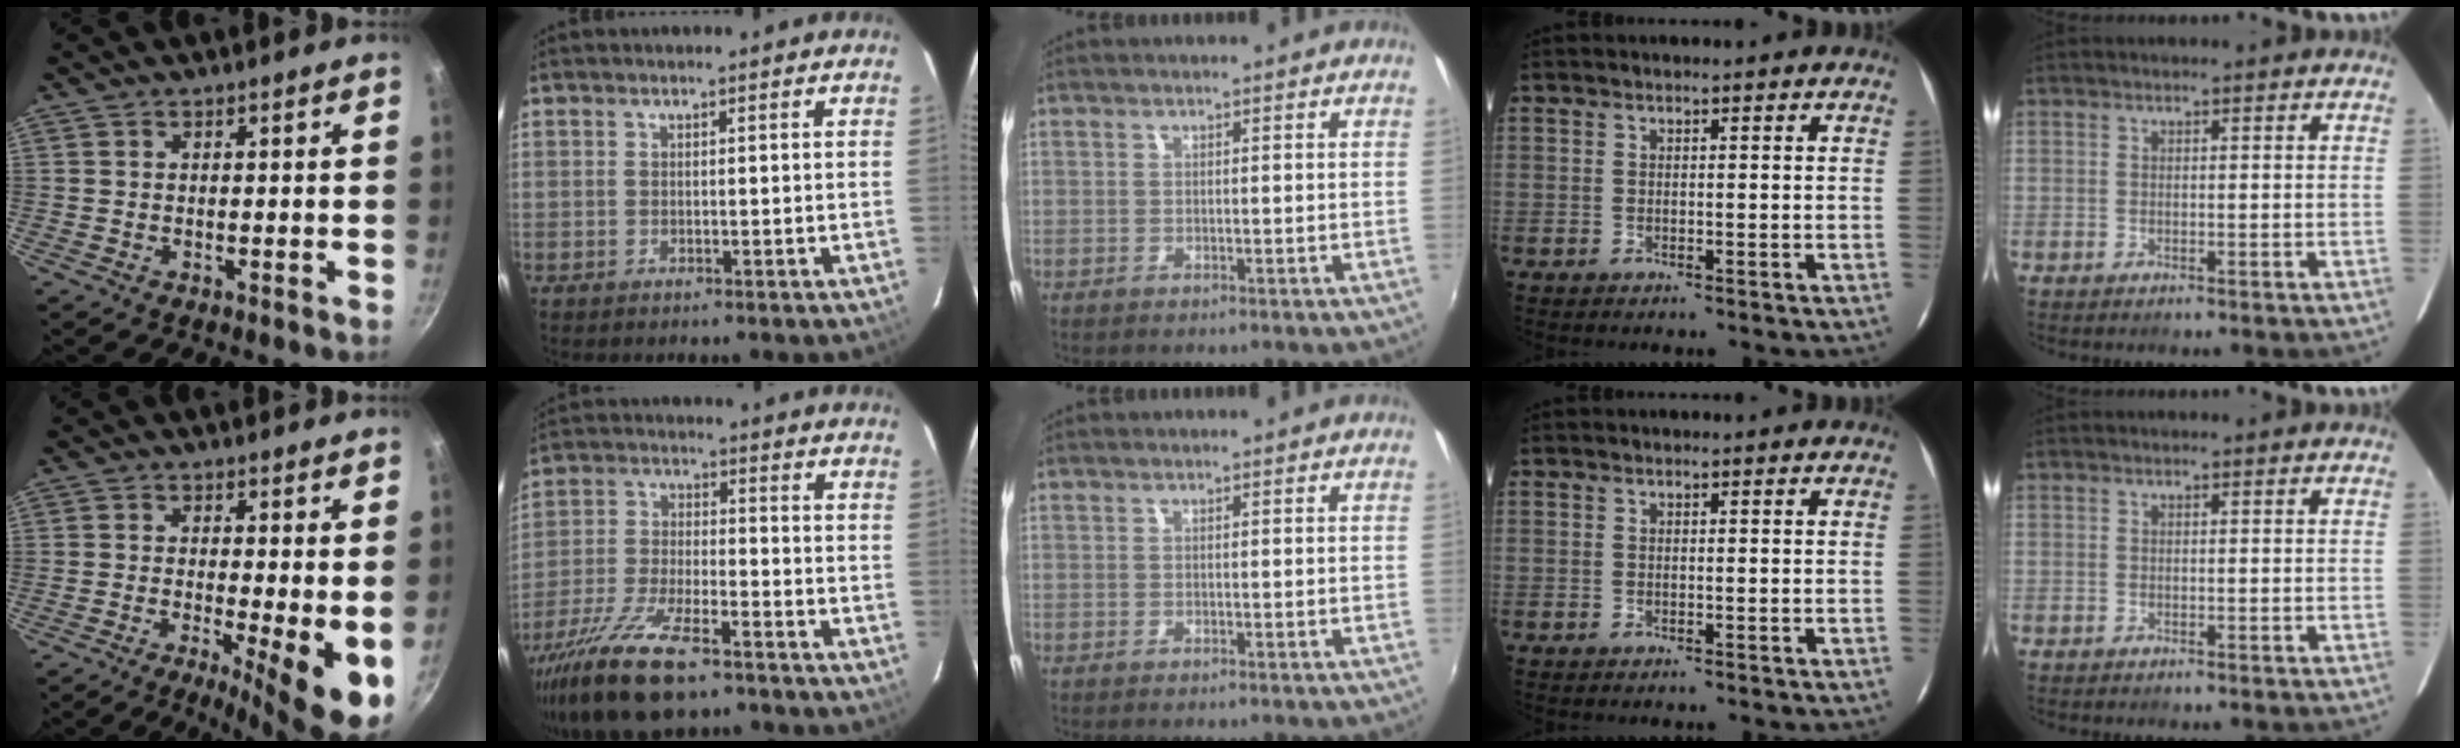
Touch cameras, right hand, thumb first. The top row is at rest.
{"thumb": {"total": 10.1, "force": [-1.8, 1.9, 9.8], "torque": [-0.130, -0.012, -0.024]}, "index": {"total": 16.8, "force": [-12.2, 5.1, 10.3], "torque": [-0.222, -0.042, -0.224]}}